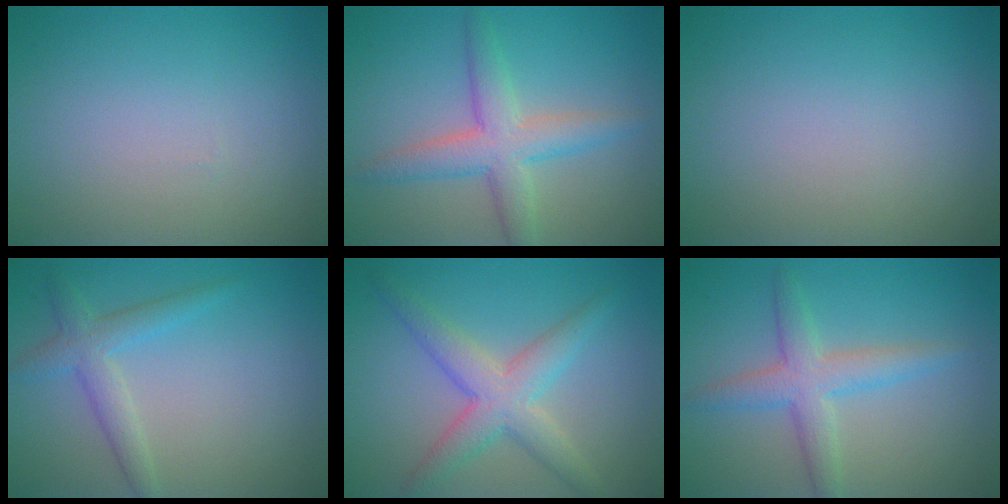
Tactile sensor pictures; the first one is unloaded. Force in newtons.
{"total": 4.1, "press": 4.1, "slide": 0.1}
{"total": 0.0}
{"total": 2.8, "press": 2.8, "slide": 0.0}
{"total": 4.7, "press": 4.7, "slide": 0.1}
{"total": 3.8, "press": 3.8, "slide": 0.0}